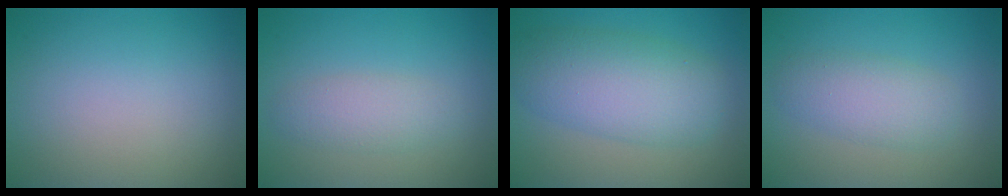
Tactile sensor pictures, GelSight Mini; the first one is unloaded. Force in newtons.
{"total": 2.4, "press": 2.4, "slide": 0.1}
{"total": 6.8, "press": 6.8, "slide": 0.3}
{"total": 3.3, "press": 3.3, "slide": 0.1}